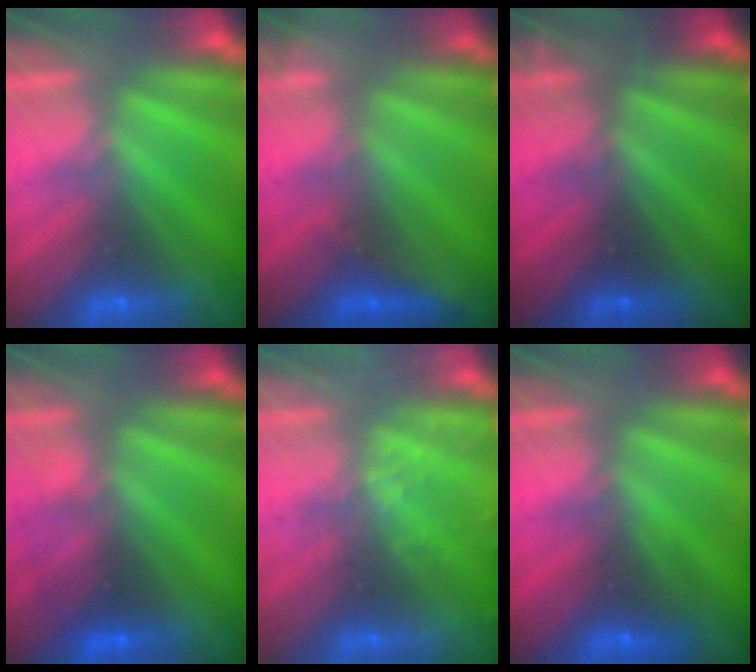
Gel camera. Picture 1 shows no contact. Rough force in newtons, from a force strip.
{"total": 2.9}
{"total": 2.4}
{"total": 2.7}
{"total": 2.5}
{"total": 2.5}